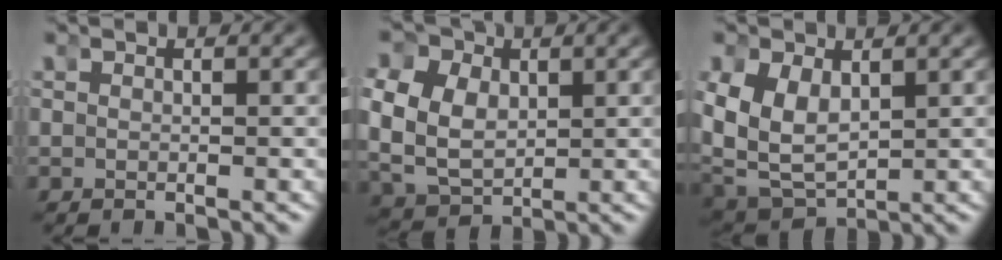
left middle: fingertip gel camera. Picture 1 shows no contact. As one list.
[{"total": 11.6, "force": [0.7, 10.2, 5.5], "torque": [-0.152, -0.032, 0.015]}, {"total": 10.5, "force": [-0.2, 9.1, 5.3], "torque": [-0.158, -0.037, 0.006]}]